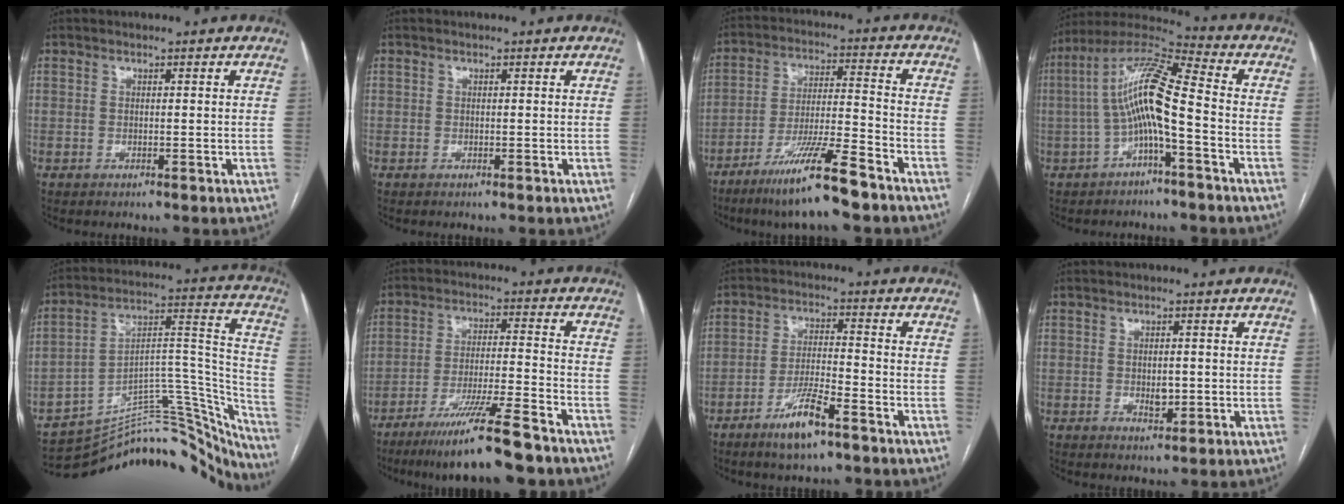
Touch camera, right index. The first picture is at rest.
{"total": 0.0}
{"total": 13.4, "force": [-9.4, 0.4, 9.5], "torque": [-0.171, -0.027, -0.168]}
{"total": 11.4, "force": [-1.9, 1.4, 11.2], "torque": [-0.220, 0.035, -0.039]}
{"total": 30.5, "force": [-28.5, 7.3, 8.1], "torque": [-0.071, 0.054, -0.379]}
{"total": 13.2, "force": [-9.9, -0.1, 8.8], "torque": [-0.150, -0.030, -0.167]}
{"total": 7.6, "force": [-4.9, 1.0, 5.7], "torque": [-0.113, -0.007, -0.090]}
{"total": 2.6, "force": [-0.3, 1.3, 2.2], "torque": [-0.037, -0.001, 0.000]}